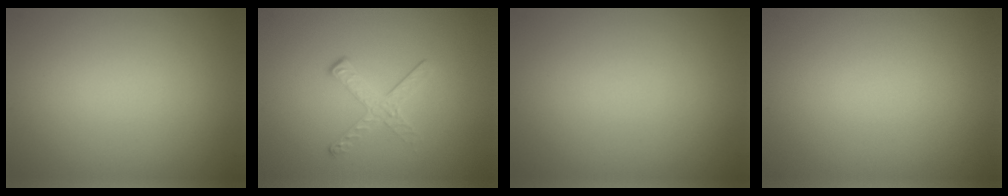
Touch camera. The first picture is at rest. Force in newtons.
{"total": 2.1, "press": 1.4, "slide": 1.6}
{"total": 0.0}
{"total": 0.0}